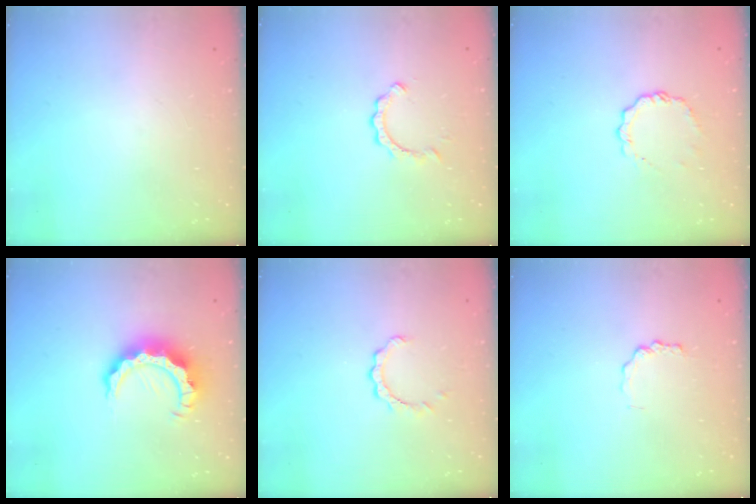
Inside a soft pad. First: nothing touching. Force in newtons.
{"total": 2.3, "press": 2.3, "slide": 0.3}
{"total": 6.3, "press": 6.3, "slide": 0.5}
{"total": 10.3, "press": 10.3, "slide": 0.7}
{"total": 3.8, "press": 3.7, "slide": 0.3}
{"total": 2.0, "press": 2.0, "slide": 0.1}